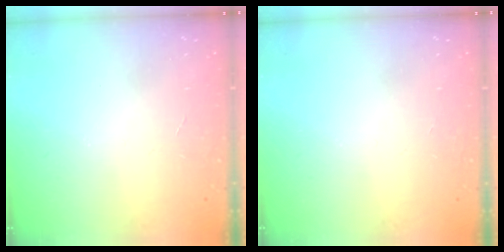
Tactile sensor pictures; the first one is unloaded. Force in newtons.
{"total": 0.0}